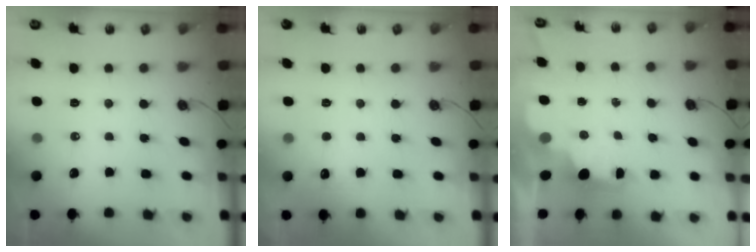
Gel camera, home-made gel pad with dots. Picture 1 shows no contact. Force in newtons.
{"total": 2.5, "press": 2.3, "slide": 1.0}
{"total": 2.0, "press": 1.9, "slide": 0.7}